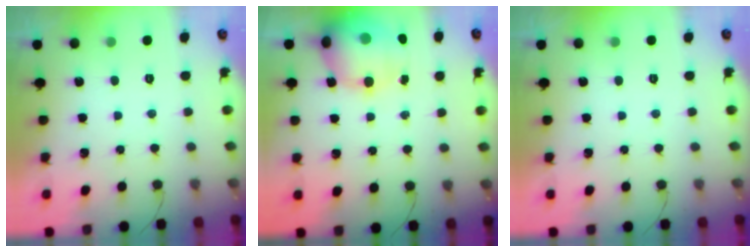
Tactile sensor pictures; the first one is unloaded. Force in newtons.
{"total": 19.3, "press": 18.8, "slide": 4.2}
{"total": 0.0}